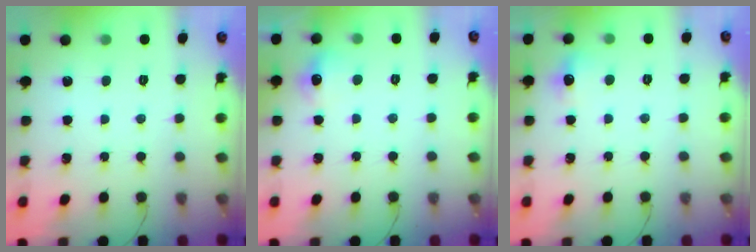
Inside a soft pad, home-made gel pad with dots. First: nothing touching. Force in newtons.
{"total": 6.5, "press": 6.4, "slide": 1.2}
{"total": 5.4, "press": 5.3, "slide": 1.1}